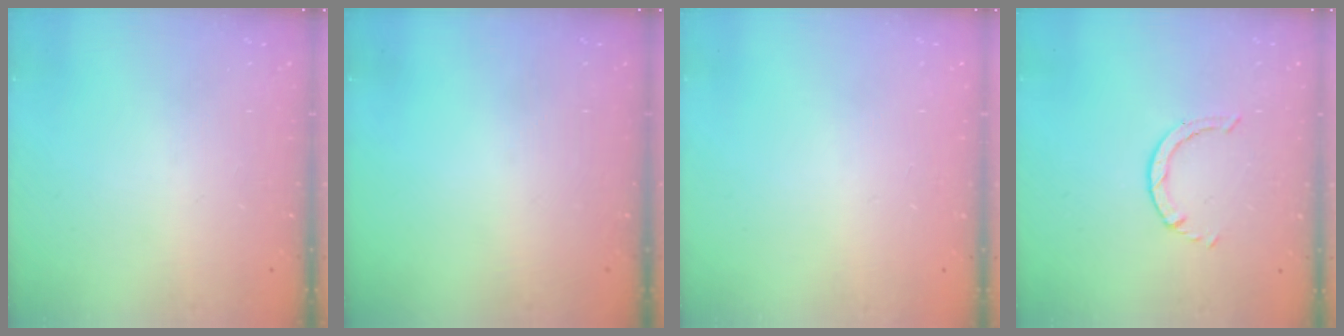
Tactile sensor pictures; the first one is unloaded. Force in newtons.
{"total": 0.0}
{"total": 2.6, "press": 2.6, "slide": 0.2}
{"total": 0.8, "press": 0.7, "slide": 0.1}